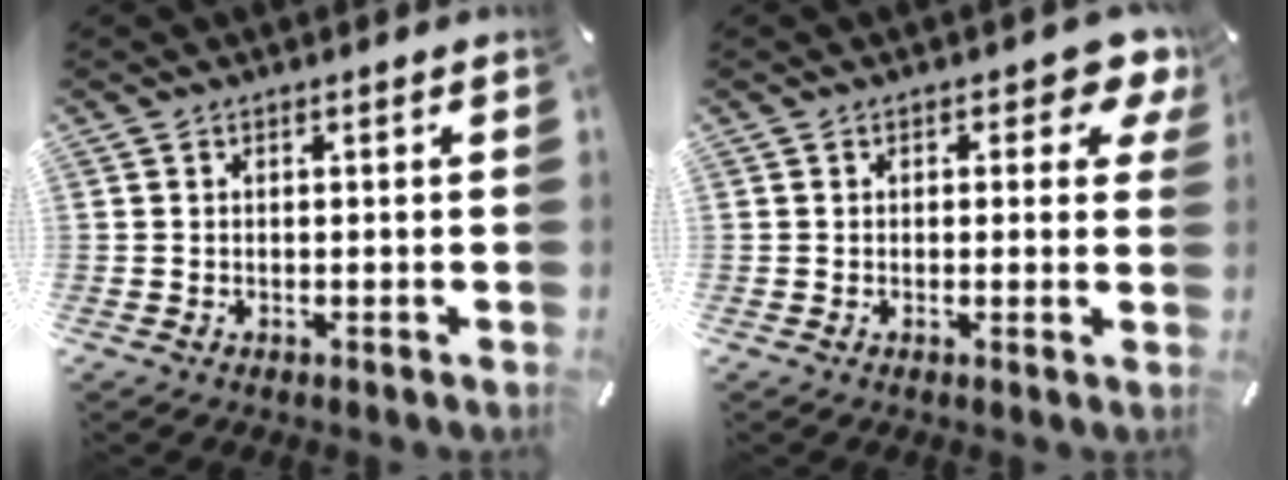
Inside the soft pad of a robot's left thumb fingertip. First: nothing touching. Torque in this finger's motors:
{"motor_torque": [0.85, 0.99, 0.49, -0.60, 0.08]}